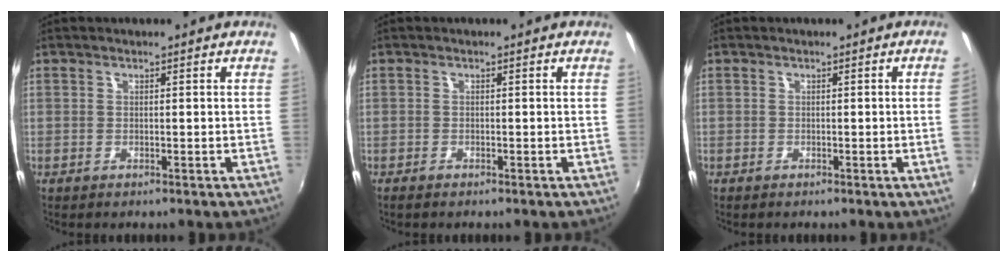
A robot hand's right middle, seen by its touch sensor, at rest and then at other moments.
{"total": 0.8, "force": [-0.7, 0.3, 0.3], "torque": [-0.007, -0.005, -0.016]}
{"total": 1.3, "force": [-0.1, -0.8, 1.1], "torque": [-0.007, -0.011, -0.001]}